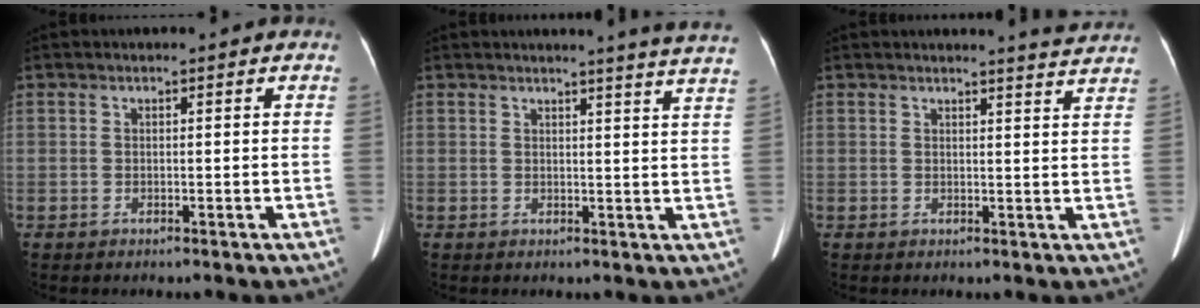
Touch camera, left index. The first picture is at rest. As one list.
[{"total": 9.2, "force": [8.5, -1.4, 3.1], "torque": [-0.033, -0.045, 0.073]}, {"total": 4.2, "force": [4.1, -0.7, 0.6], "torque": [-0.016, -0.014, 0.035]}]